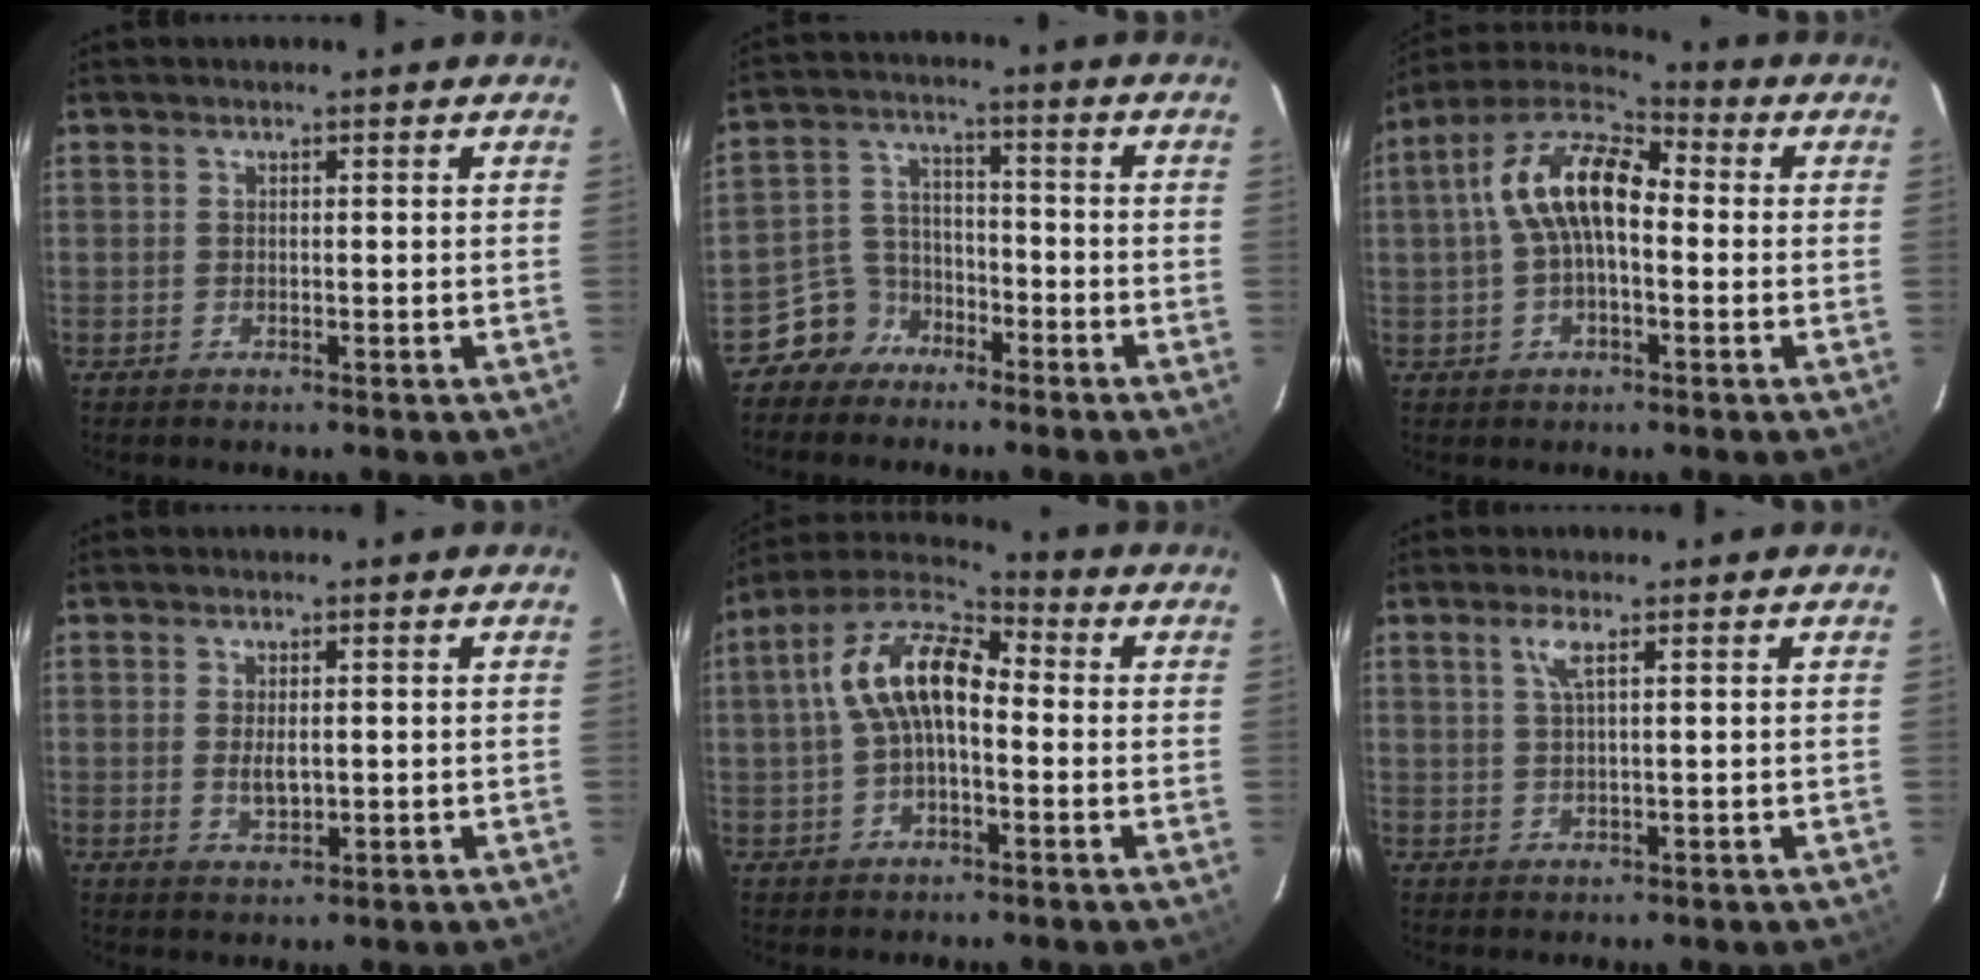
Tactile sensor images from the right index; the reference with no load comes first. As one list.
[{"total": 7.0, "force": [-5.1, 4.8, 0.3], "torque": [-0.017, 0.031, -0.100]}, {"total": 12.5, "force": [0.3, 6.3, 10.8], "torque": [-0.211, 0.030, -0.003]}, {"total": 2.9, "force": [0.0, 1.5, 2.5], "torque": [-0.044, -0.005, 0.003]}, {"total": 11.9, "force": [0.0, 6.2, 10.2], "torque": [-0.201, 0.031, -0.006]}, {"total": 2.4, "force": [1.1, -0.1, 2.1], "torque": [-0.045, 0.002, 0.023]}]